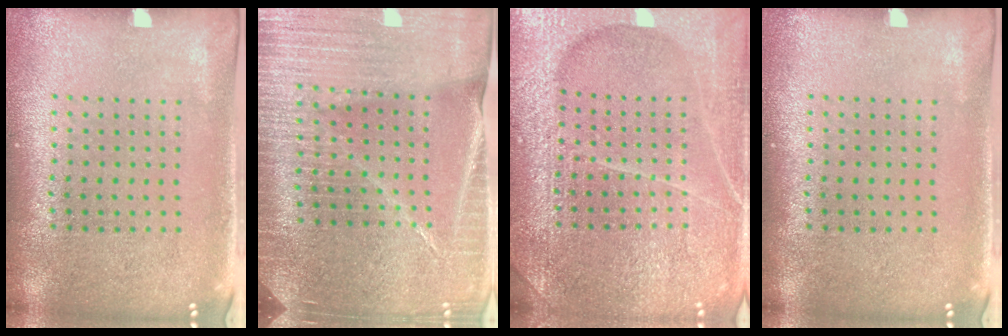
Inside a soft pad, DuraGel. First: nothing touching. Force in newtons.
{"total": 4.2, "press": 3.9, "slide": 1.6}
{"total": 6.2, "press": 6.2, "slide": 0.7}
{"total": 0.0}